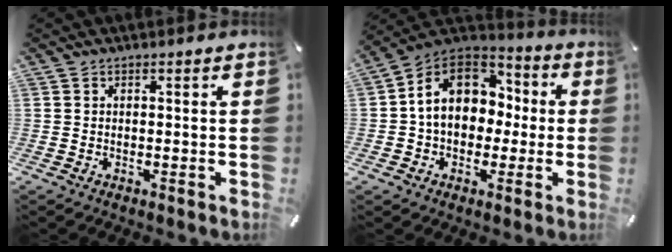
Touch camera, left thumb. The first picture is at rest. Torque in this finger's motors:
{"motor_torque": [2.38, 2.63, 1.16, 0.69, 0.17]}